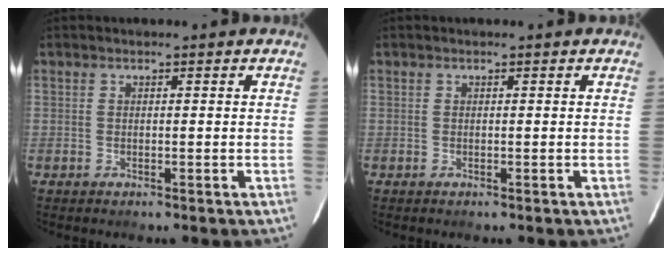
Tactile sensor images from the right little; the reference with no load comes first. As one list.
[{"total": 0.0}]